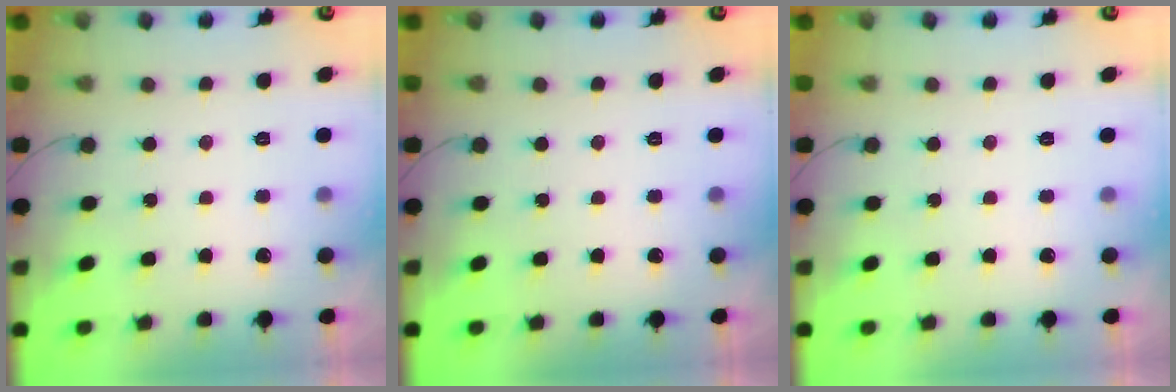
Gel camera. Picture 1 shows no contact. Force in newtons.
{"total": 0.0}
{"total": 0.0}